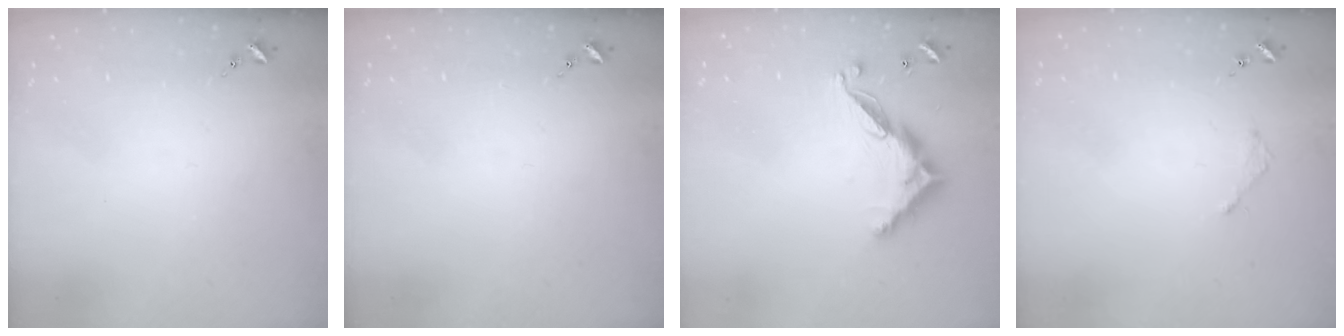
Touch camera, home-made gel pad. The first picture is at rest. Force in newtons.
{"total": 0.0}
{"total": 11.3, "press": 11.3, "slide": 0.3}
{"total": 2.0, "press": 2.0, "slide": 0.3}